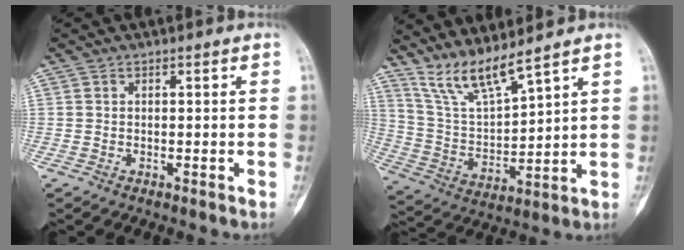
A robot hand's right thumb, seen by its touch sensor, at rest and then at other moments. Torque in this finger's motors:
{"motor_torque": [-1.22, 1.22, 0.35, 0.00, -0.05]}